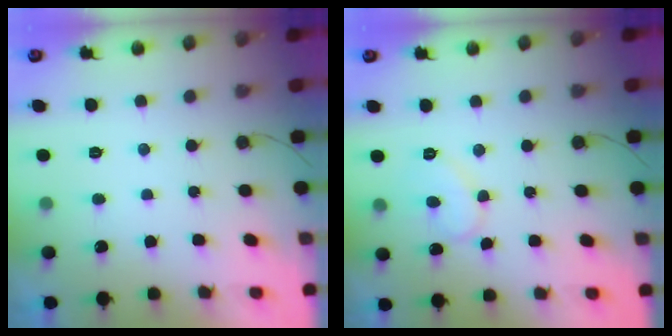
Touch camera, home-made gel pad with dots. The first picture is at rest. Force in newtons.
{"total": 8.2, "press": 8.2, "slide": 0.4}